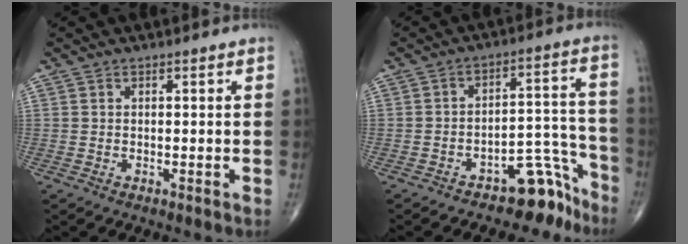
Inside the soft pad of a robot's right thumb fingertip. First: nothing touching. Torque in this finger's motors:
{"motor_torque": [3.07, -0.87, 0.60, -0.85, 0.15]}